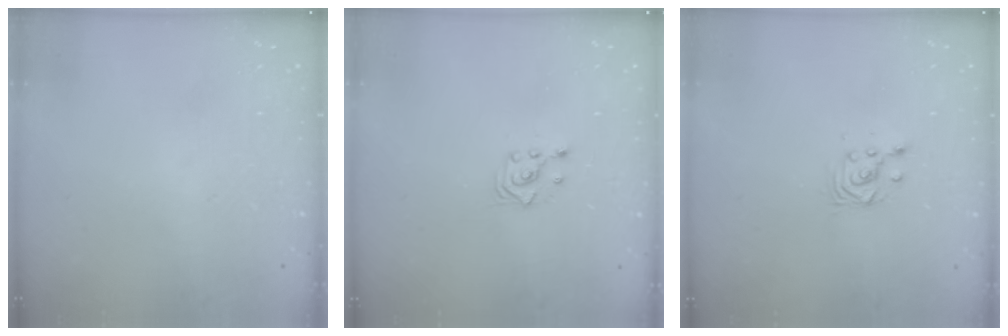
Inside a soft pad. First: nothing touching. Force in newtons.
{"total": 2.7, "press": 2.7, "slide": 0.2}
{"total": 3.5, "press": 3.5, "slide": 0.4}